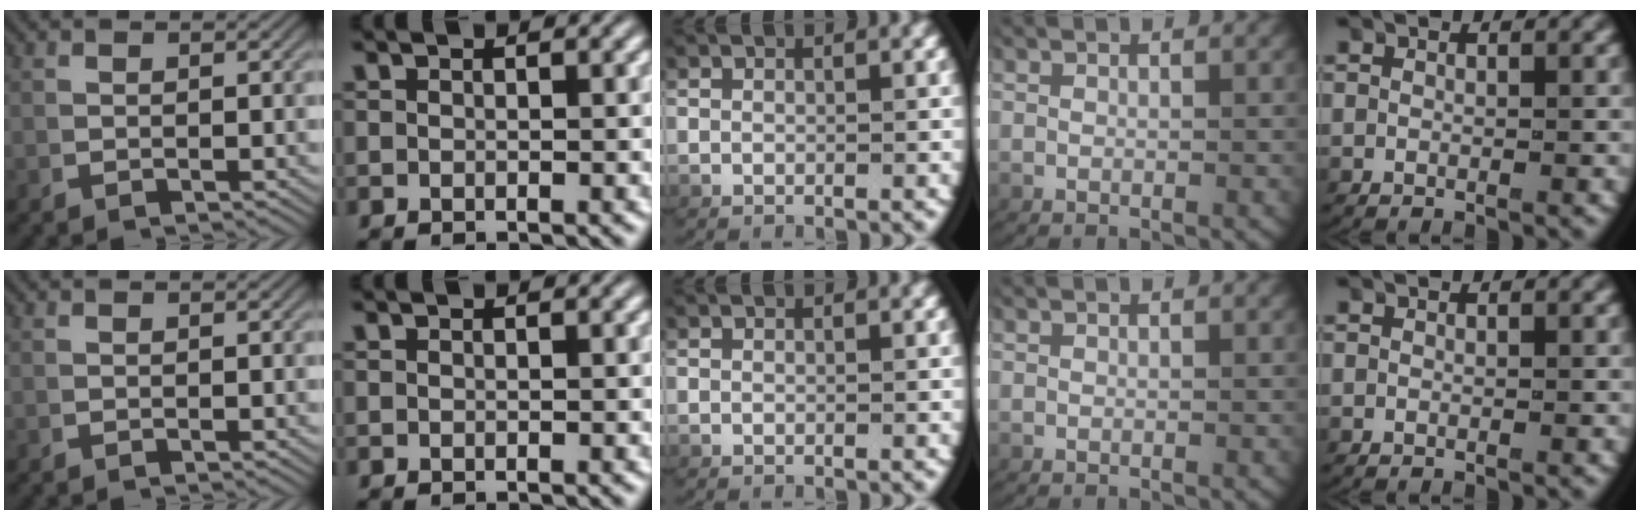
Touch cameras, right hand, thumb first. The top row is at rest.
{}